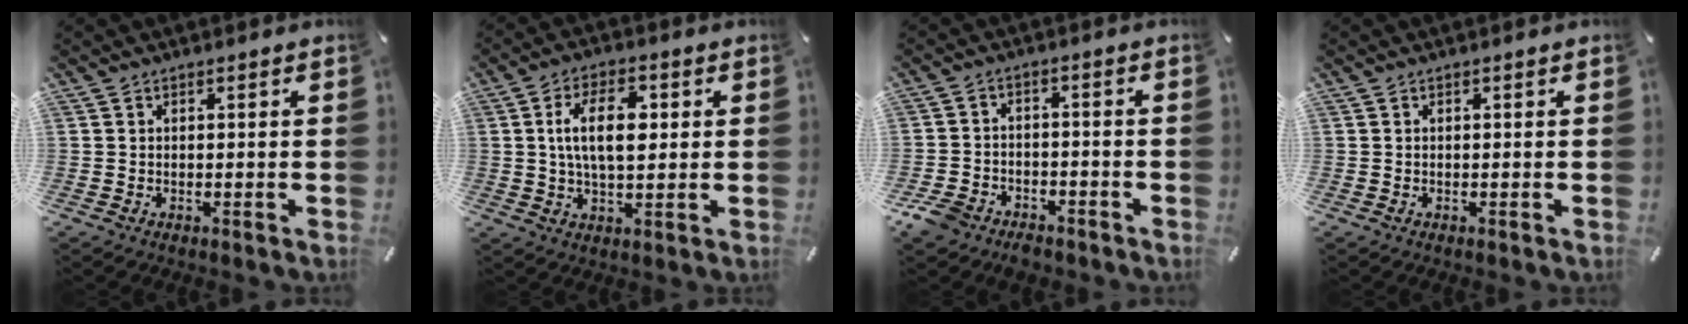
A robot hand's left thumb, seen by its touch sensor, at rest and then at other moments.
{"total": 11.5, "force": [1.9, 5.9, 9.6], "torque": [-0.182, 0.001, 0.026]}
{"total": 6.1, "force": [-4.6, 3.7, 1.7], "torque": [-0.044, 0.026, -0.092]}
{"total": 0.0}